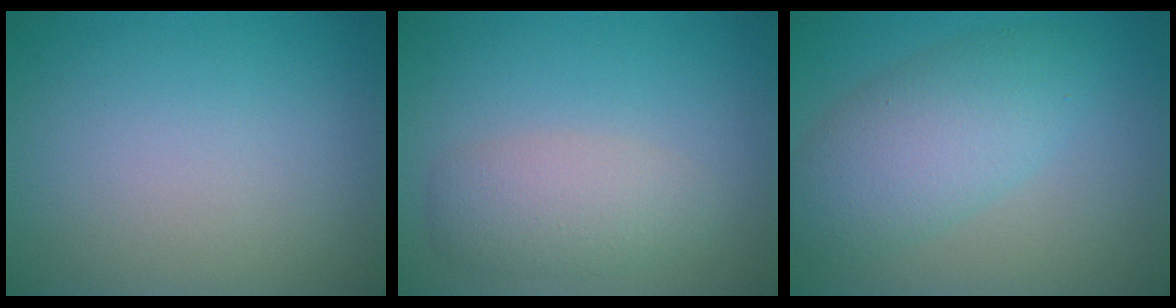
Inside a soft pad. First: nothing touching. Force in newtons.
{"total": 3.3, "press": 3.3, "slide": 0.1}
{"total": 5.6, "press": 5.5, "slide": 0.1}